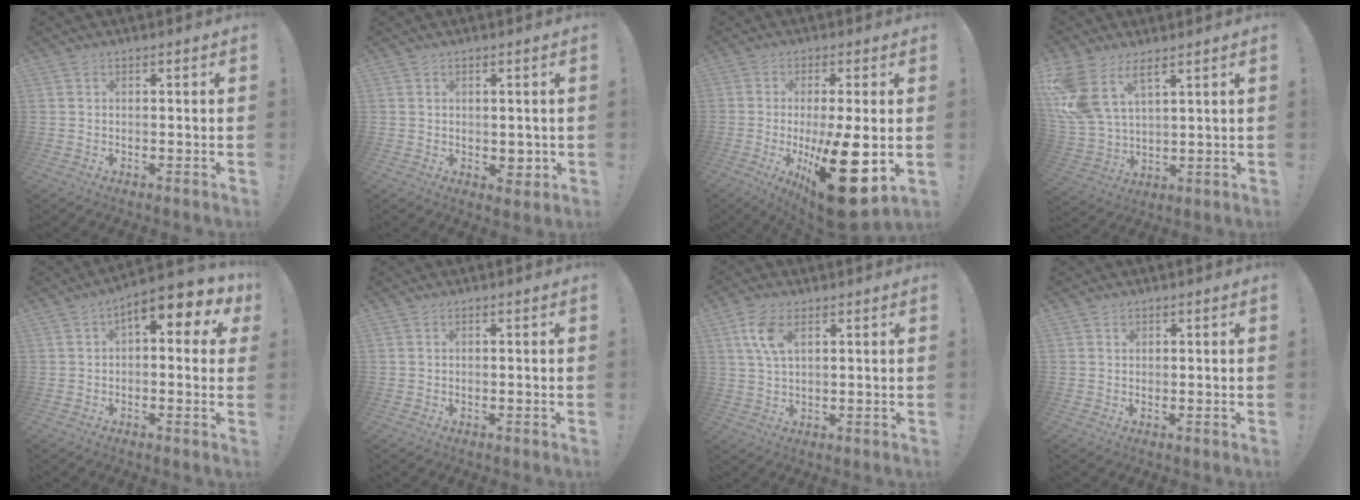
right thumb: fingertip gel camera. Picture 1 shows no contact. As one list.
[{"total": 3.2, "force": [0.4, 2.6, 1.8], "torque": [-0.016, -0.001, 0.009]}, {"total": 19.8, "force": [-4.4, 5.6, 18.5], "torque": [-0.285, 0.002, -0.054]}, {"total": 12.1, "force": [7.3, 6.3, 7.3], "torque": [-0.163, -0.036, 0.144]}, {"total": 8.7, "force": [3.6, 3.5, 7.1], "torque": [-0.088, -0.024, 0.058]}, {"total": 0.0}, {"total": 7.6, "force": [3.1, 3.9, 5.6], "torque": [-0.109, -0.010, 0.055]}, {"total": 0.8, "force": [0.4, 0.6, 0.0], "torque": [0.006, -0.002, 0.008]}]